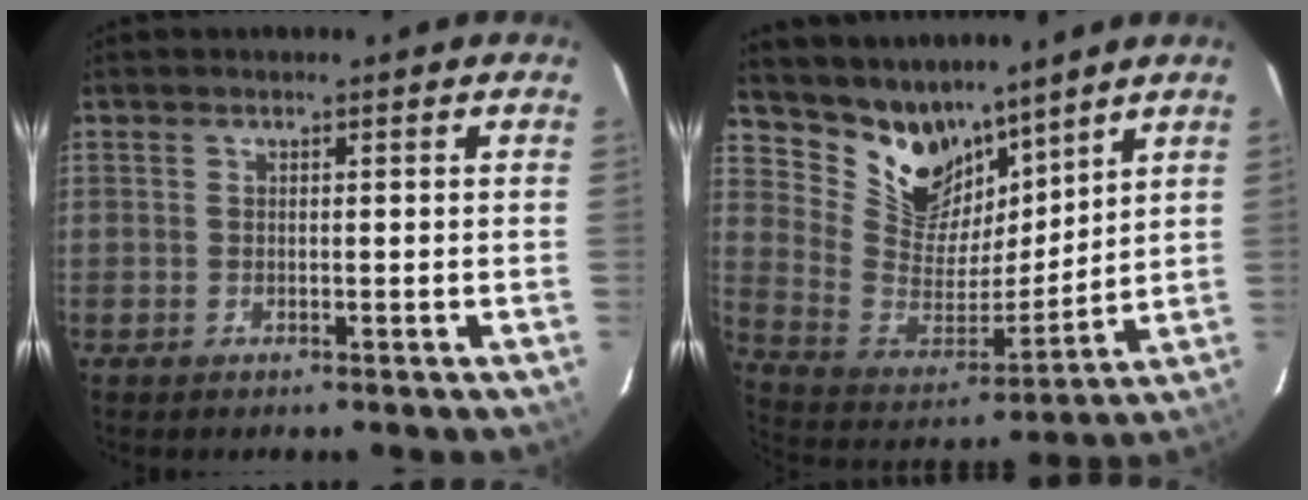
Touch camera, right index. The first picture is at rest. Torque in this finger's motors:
{"motor_torque": [-0.34, 0.58, -0.03, -0.01]}